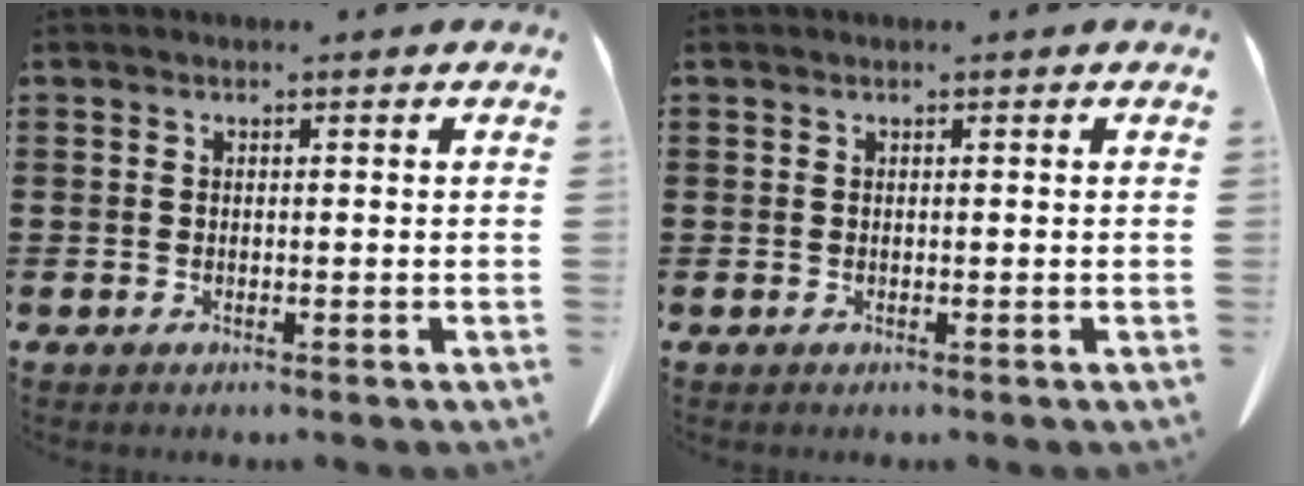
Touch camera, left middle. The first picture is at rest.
{"total": 0.0}